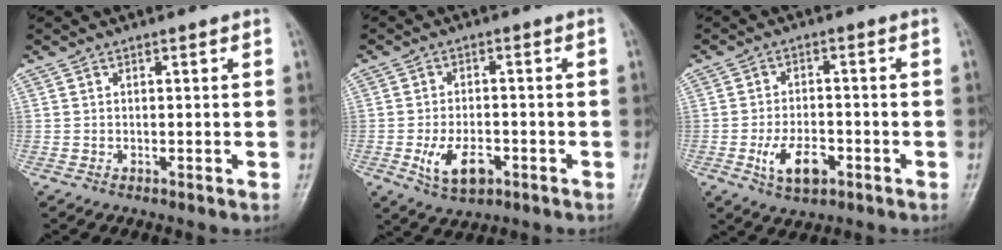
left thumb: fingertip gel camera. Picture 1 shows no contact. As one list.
[{"total": 7.3, "force": [-2.7, 4.2, 5.3], "torque": [-0.092, 0.008, -0.040]}, {"total": 7.2, "force": [-2.8, 4.1, 5.2], "torque": [-0.086, 0.011, -0.046]}]